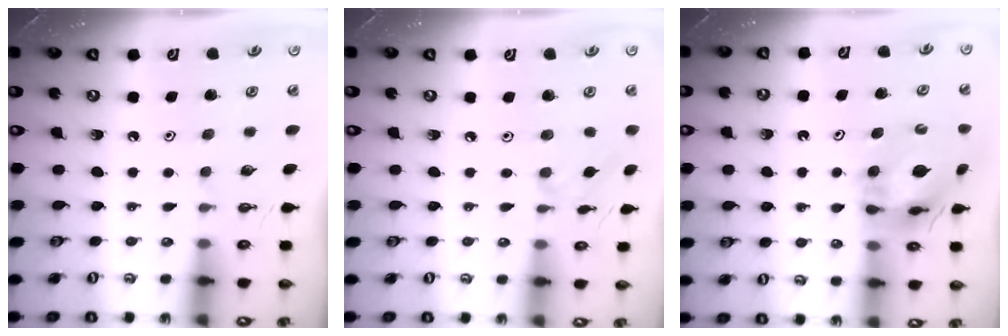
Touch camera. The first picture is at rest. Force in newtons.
{"total": 2.1, "press": 2.1, "slide": 0.4}
{"total": 12.6, "press": 12.6, "slide": 1.5}